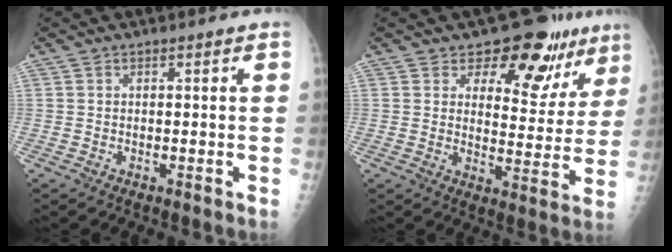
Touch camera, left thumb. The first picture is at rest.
{"total": 13.3, "force": [8.8, 7.6, 6.3], "torque": [-0.023, -0.047, 0.114]}